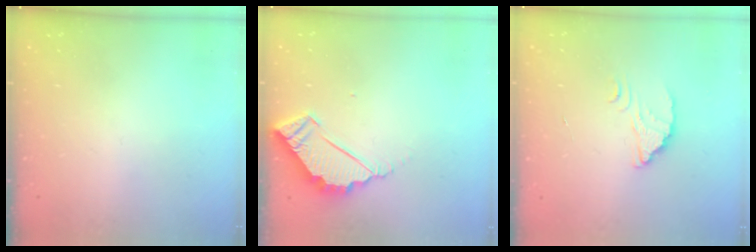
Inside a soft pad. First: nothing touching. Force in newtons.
{"total": 4.9, "press": 4.8, "slide": 0.4}
{"total": 2.3, "press": 2.3, "slide": 0.2}